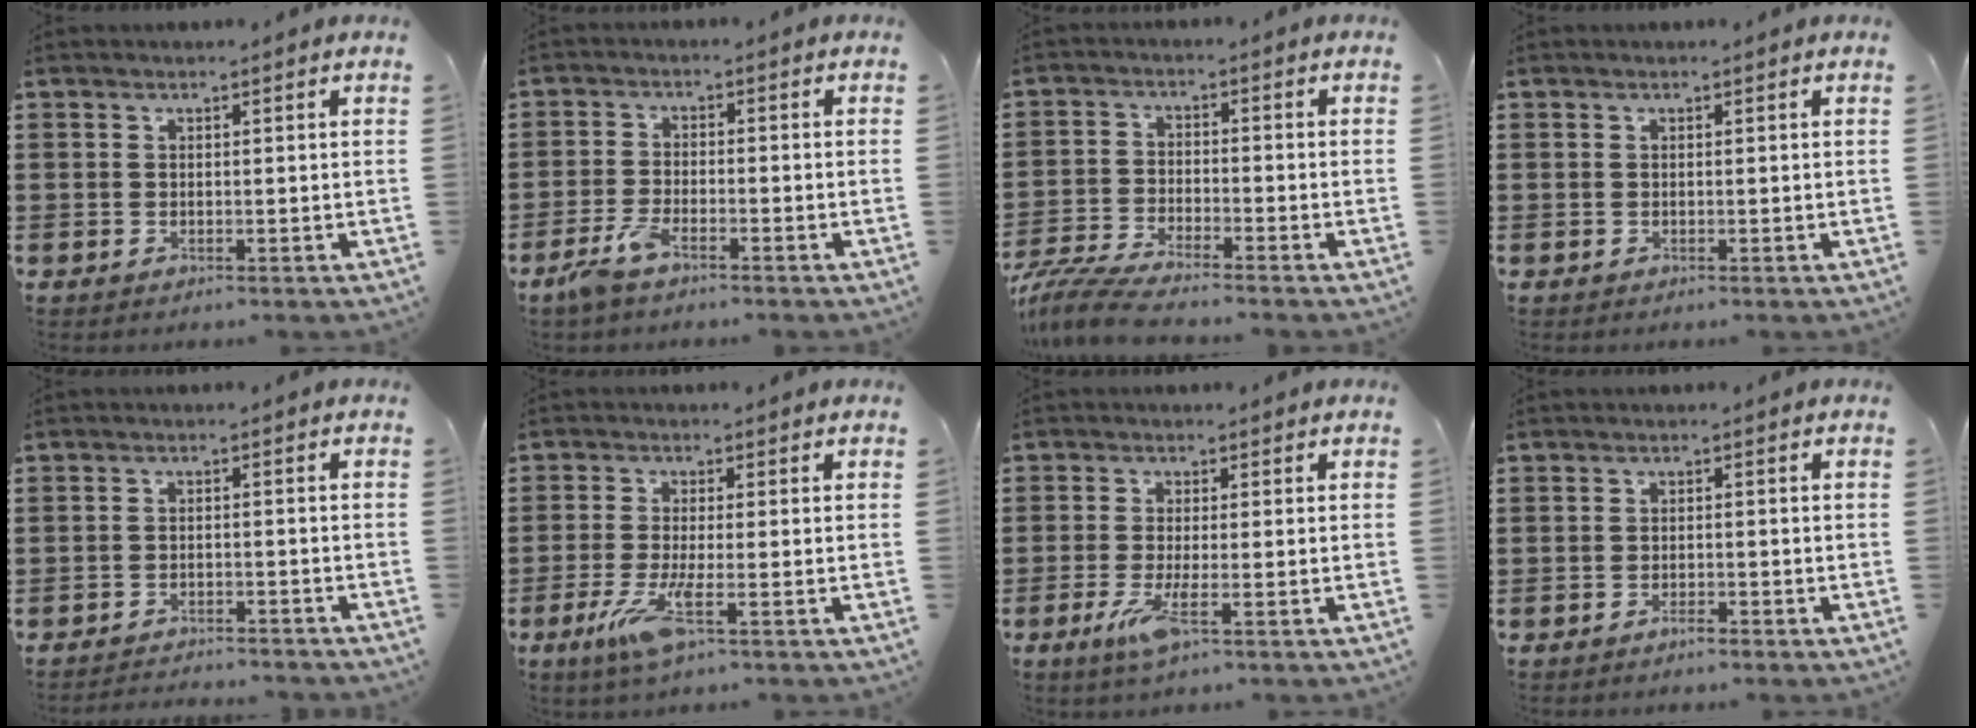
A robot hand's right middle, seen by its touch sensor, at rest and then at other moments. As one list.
[{"total": 4.0, "force": [-2.8, 1.0, 2.7], "torque": [-0.071, 0.000, -0.059]}, {"total": 5.8, "force": [-5.3, 0.2, 2.2], "torque": [-0.061, -0.013, -0.110]}, {"total": 0.0}, {"total": 2.5, "force": [-2.5, 0.0, 0.1], "torque": [-0.008, 0.001, -0.052]}, {"total": 5.3, "force": [-2.1, 0.6, 4.8], "torque": [-0.107, -0.021, -0.040]}, {"total": 4.5, "force": [-1.7, 0.4, 4.2], "torque": [-0.090, -0.017, -0.033]}, {"total": 1.4, "force": [-1.2, 0.2, 0.8], "torque": [-0.019, -0.003, -0.021]}]